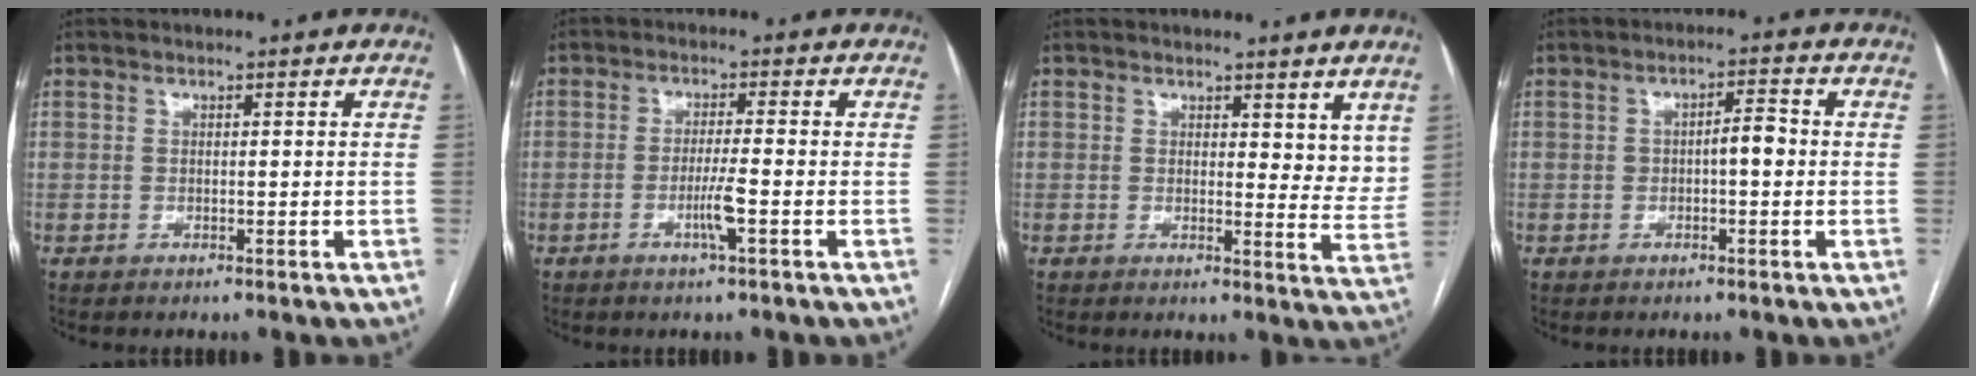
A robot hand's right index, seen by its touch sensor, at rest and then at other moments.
{"total": 3.8, "force": [-1.6, -0.4, 3.5], "torque": [-0.068, -0.006, -0.031]}
{"total": 5.7, "force": [4.1, 2.7, 2.8], "torque": [-0.016, -0.021, 0.045]}
{"total": 3.2, "force": [-0.4, 0.9, 3.0], "torque": [-0.044, 0.011, -0.006]}